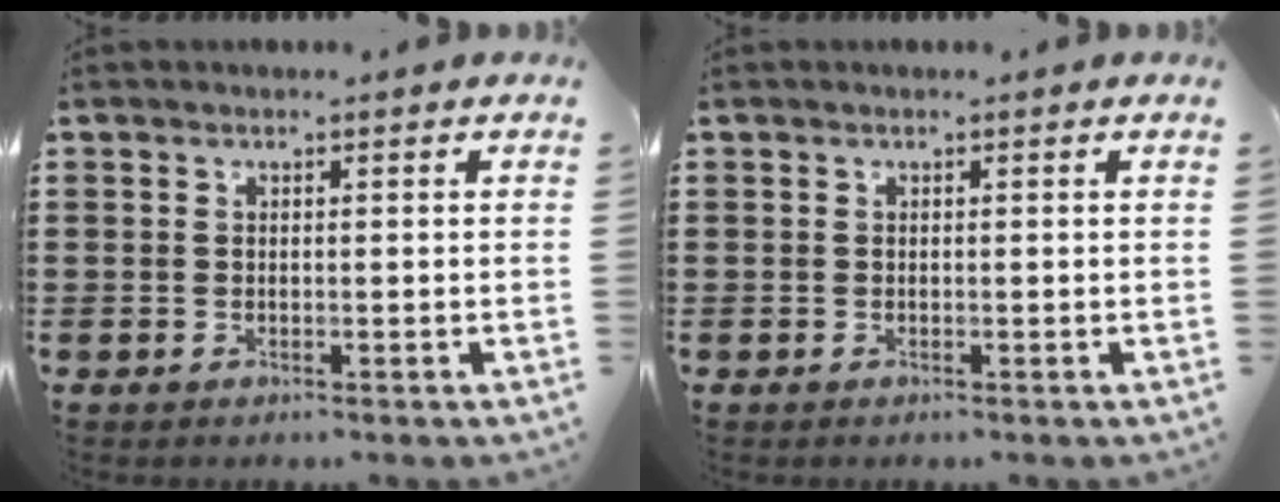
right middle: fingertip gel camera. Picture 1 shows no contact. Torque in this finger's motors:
{"motor_torque": [-0.62, -0.65, -0.01, 0.01]}